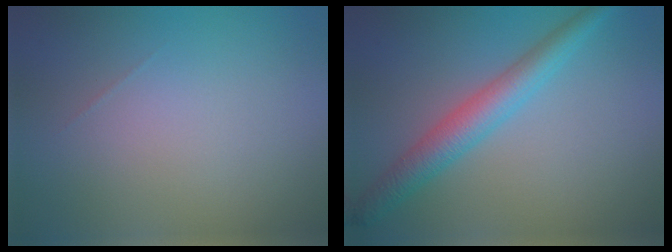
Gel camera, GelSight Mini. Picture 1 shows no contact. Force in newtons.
{"total": 3.8, "press": 3.8, "slide": 0.1}